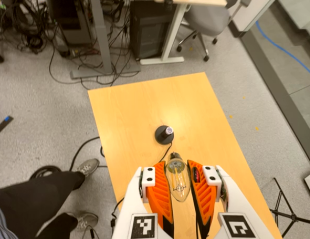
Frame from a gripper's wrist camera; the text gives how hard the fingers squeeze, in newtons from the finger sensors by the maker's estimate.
{"total": 22.8, "left": 25.8, "right": 19.8}